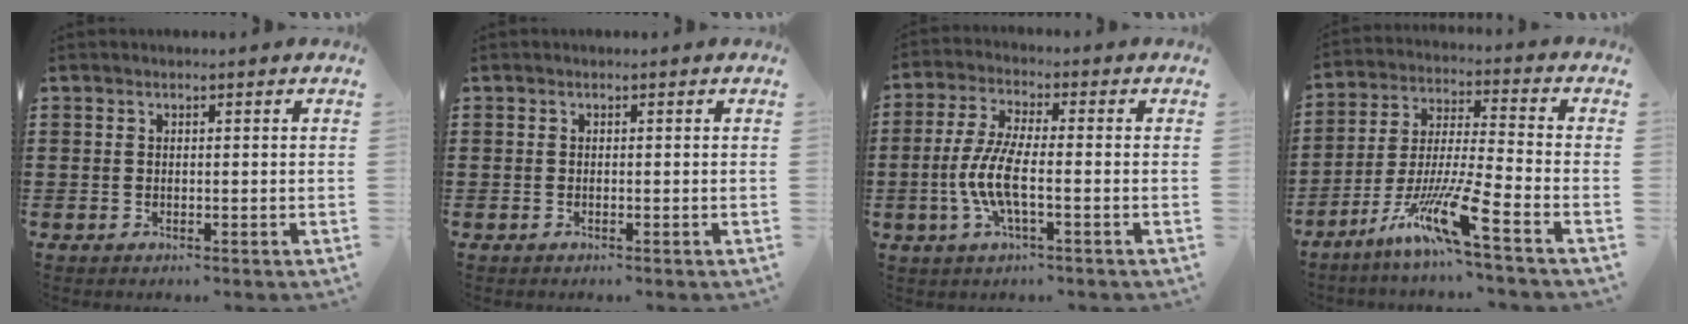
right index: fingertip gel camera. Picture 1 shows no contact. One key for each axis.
{"total": 0.0}
{"total": 7.2, "fx": -2.0, "fy": 2.0, "fz": 6.6, "tx": -0.156, "ty": -0.012, "tz": -0.046}
{"total": 11.5, "fx": -7.6, "fy": 0.3, "fz": 8.6, "tx": -0.186, "ty": -0.009, "tz": -0.154}